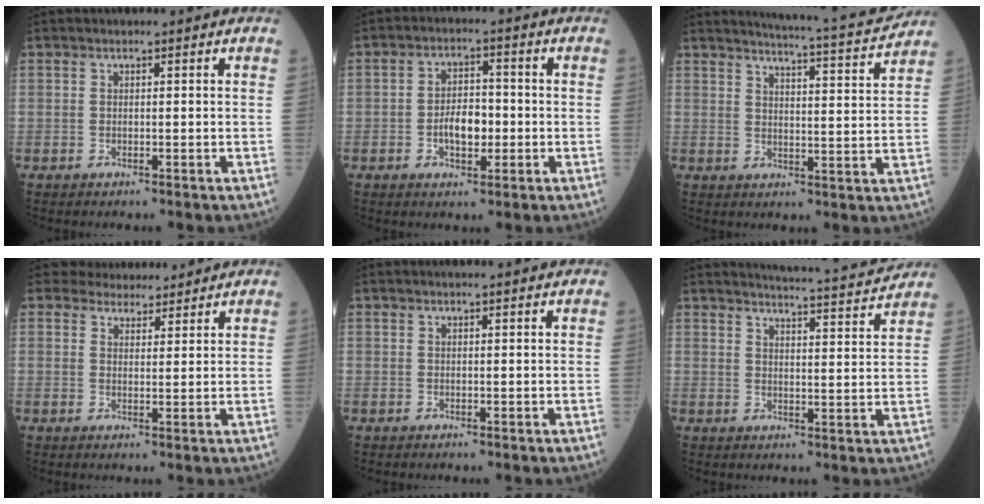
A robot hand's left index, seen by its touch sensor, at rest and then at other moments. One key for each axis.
{"total": 5.2, "fx": -1.1, "fy": 2.7, "fz": 4.3, "tx": -0.081, "ty": 0.007, "tz": -0.020}
{"total": 11.8, "fx": 11.4, "fy": -0.8, "fz": 3.1, "tx": -0.052, "ty": -0.031, "tz": 0.143}
{"total": 5.8, "fx": 5.4, "fy": 2.0, "fz": 0.6, "tx": -0.002, "ty": 0.005, "tz": 0.075}
{"total": 1.8, "fx": 1.7, "fy": -0.1, "fz": 0.5, "tx": -0.010, "ty": 0.004, "tz": 0.022}
{"total": 10.6, "fx": 10.3, "fy": -0.7, "fz": 2.3, "tx": -0.043, "ty": -0.017, "tz": 0.129}